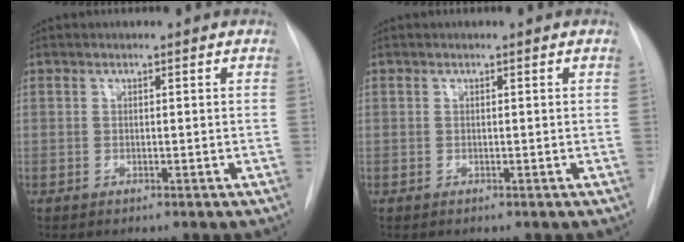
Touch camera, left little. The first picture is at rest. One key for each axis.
{"total": 0.0}